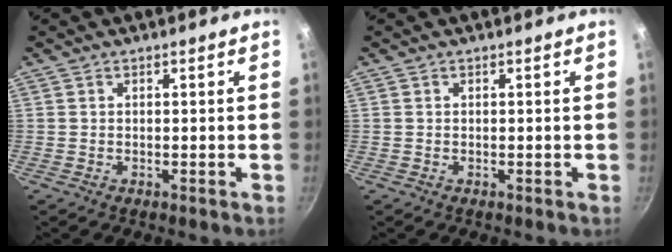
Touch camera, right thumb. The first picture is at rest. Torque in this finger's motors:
{"motor_torque": [0.07, 0.00, 0.22, 0.00, 0.02]}